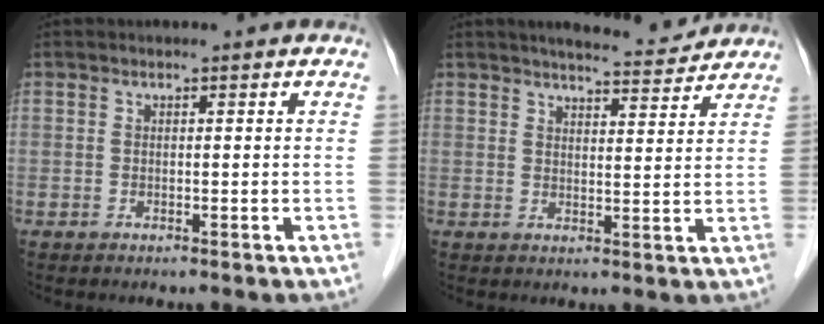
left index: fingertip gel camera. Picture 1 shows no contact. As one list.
[{"total": 6.8, "force": [6.5, 0.7, 1.8], "torque": [-0.031, 0.000, 0.085]}]